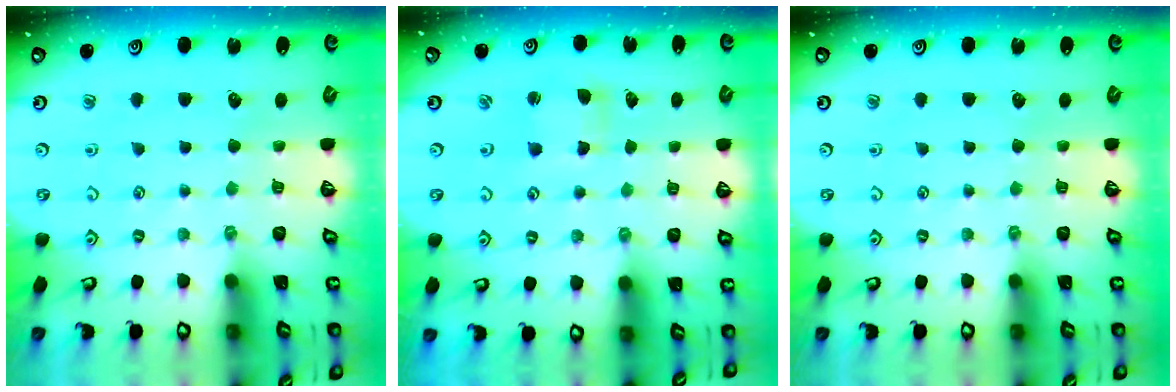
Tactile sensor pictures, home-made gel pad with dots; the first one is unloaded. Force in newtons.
{"total": 2.2, "press": 2.2, "slide": 0.3}
{"total": 0.0}